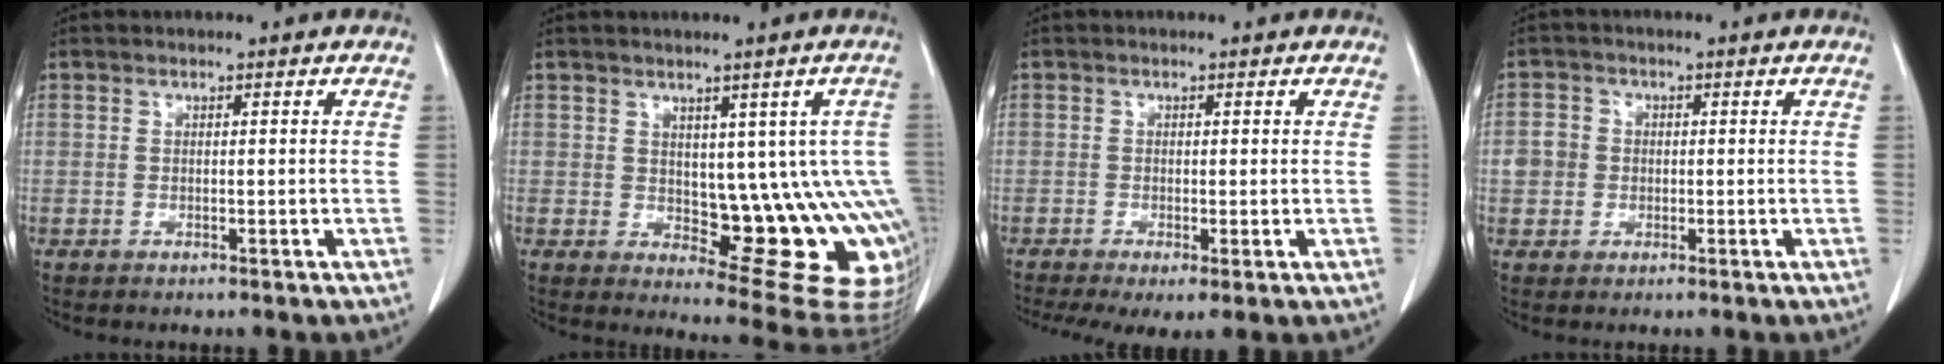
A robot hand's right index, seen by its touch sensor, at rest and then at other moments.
{"total": 12.8, "force": [-0.2, 6.0, 11.3], "torque": [-0.100, 0.006, 0.016]}
{"total": 5.7, "force": [-3.0, 1.9, 4.5], "torque": [-0.080, -0.018, -0.053]}
{"total": 3.1, "force": [-0.5, 2.8, 1.3], "torque": [-0.030, 0.014, -0.010]}